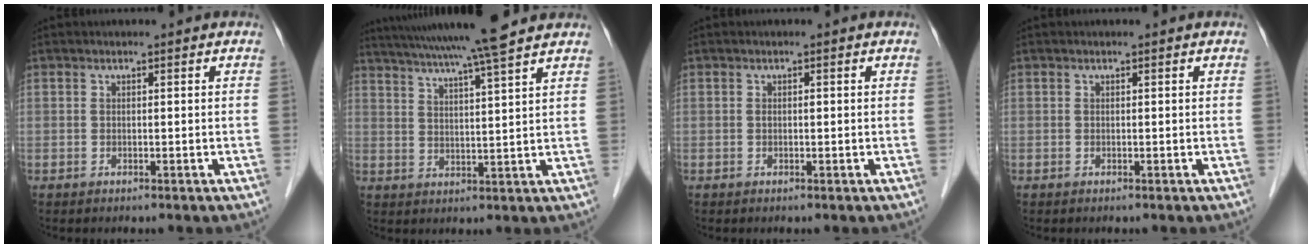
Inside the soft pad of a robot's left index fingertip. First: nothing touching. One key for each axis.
{"total": 14.9, "fx": 12.7, "fy": -1.1, "fz": 7.7, "tx": -0.137, "ty": 0.013, "tz": 0.183}
{"total": 0.5, "fx": 0.0, "fy": 0.2, "fz": 0.5, "tx": -0.010, "ty": 0.001, "tz": 0.000}
{"total": 0.0}